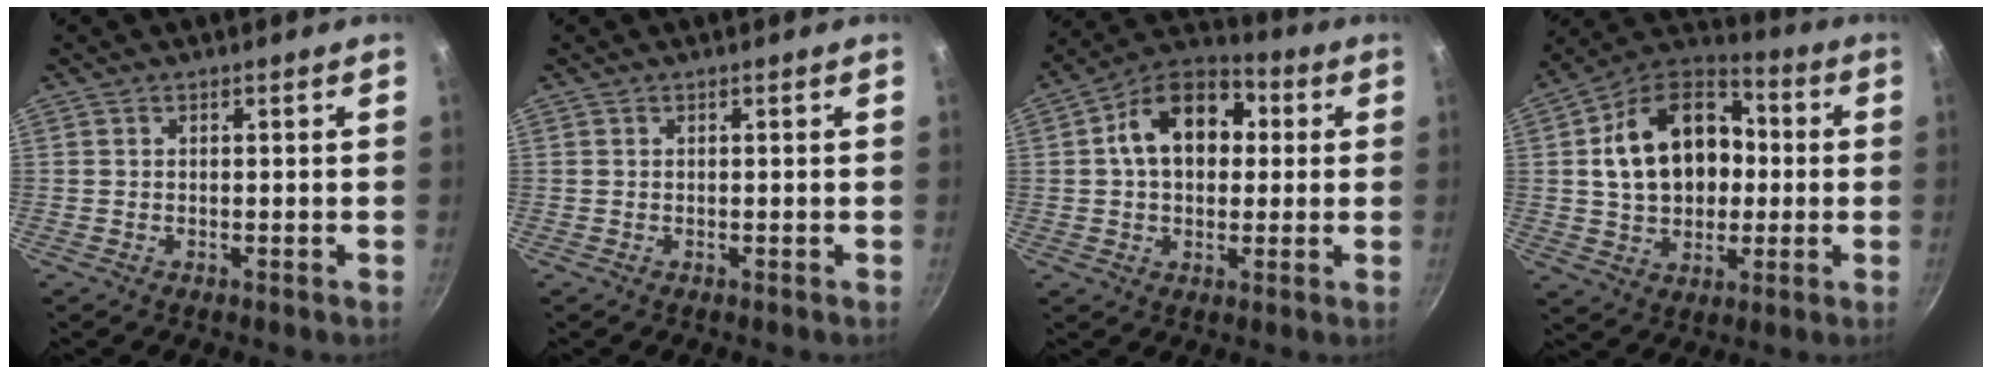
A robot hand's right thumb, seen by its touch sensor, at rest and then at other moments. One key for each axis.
{"total": 0.0}
{"total": 15.1, "fx": 2.6, "fy": 10.6, "fz": 10.5, "tx": -0.128, "ty": 0.029, "tz": 0.020}
{"total": 20.2, "fx": 1.9, "fy": 14.8, "fz": 13.7, "tx": -0.204, "ty": 0.037, "tz": 0.026}